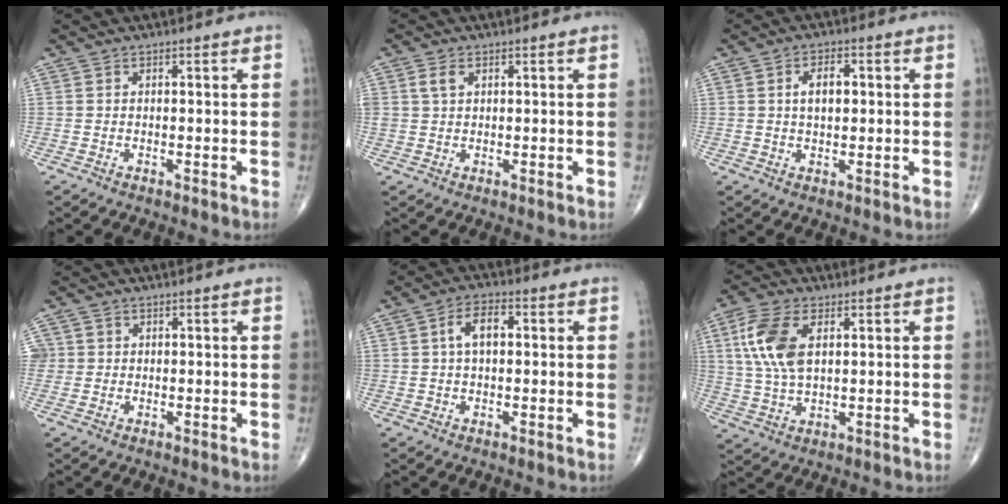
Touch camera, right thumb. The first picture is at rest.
{"total": 2.5, "force": [1.0, 1.6, 1.7], "torque": [-0.033, 0.005, 0.023]}
{"total": 4.8, "force": [0.8, 2.6, 3.9], "torque": [-0.059, 0.005, 0.011]}
{"total": 2.3, "force": [0.2, 2.3, 0.5], "torque": [0.003, 0.007, 0.006]}
{"total": 5.4, "force": [0.8, 2.9, 4.5], "torque": [-0.078, 0.016, 0.008]}
{"total": 10.6, "force": [2.9, 5.5, 8.6], "torque": [-0.190, 0.000, 0.058]}